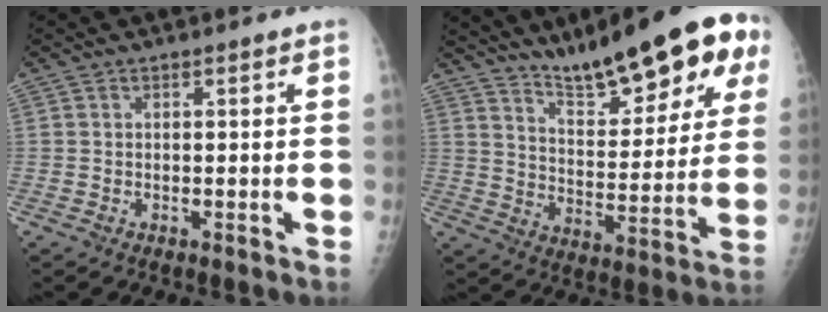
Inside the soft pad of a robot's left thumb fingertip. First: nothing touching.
{"total": 20.0, "force": [13.2, 4.9, 14.2], "torque": [-0.173, -0.057, 0.207]}